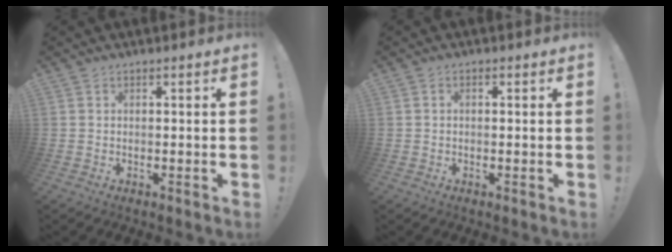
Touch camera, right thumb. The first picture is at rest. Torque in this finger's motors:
{"motor_torque": [-0.09, -0.14, -0.13, 0.06, 0.04]}